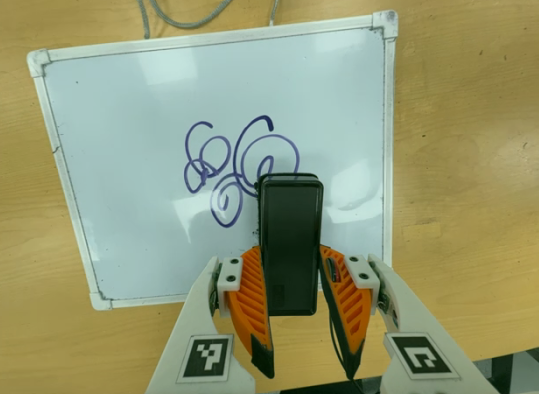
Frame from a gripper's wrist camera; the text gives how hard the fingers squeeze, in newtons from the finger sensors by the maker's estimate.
{"total": 4.2, "left": 2.8, "right": 5.5}